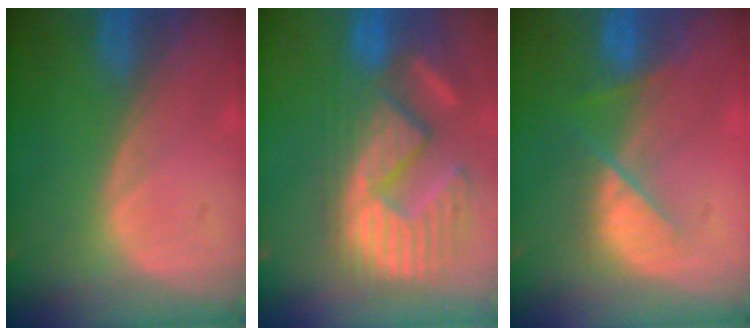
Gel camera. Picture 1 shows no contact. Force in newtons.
{"total": 13.7, "press": 12.2, "slide": 6.2}
{"total": 5.1, "press": 5.1, "slide": 0.8}